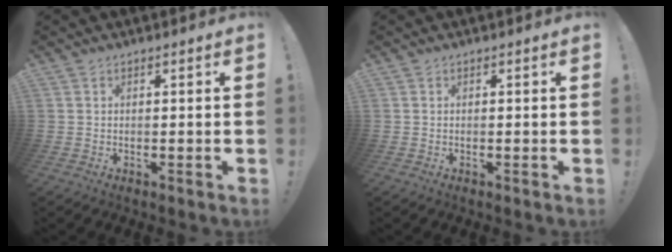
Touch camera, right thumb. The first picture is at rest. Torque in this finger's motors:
{"motor_torque": [-0.17, -0.16, -0.19, 0.14, 0.00]}